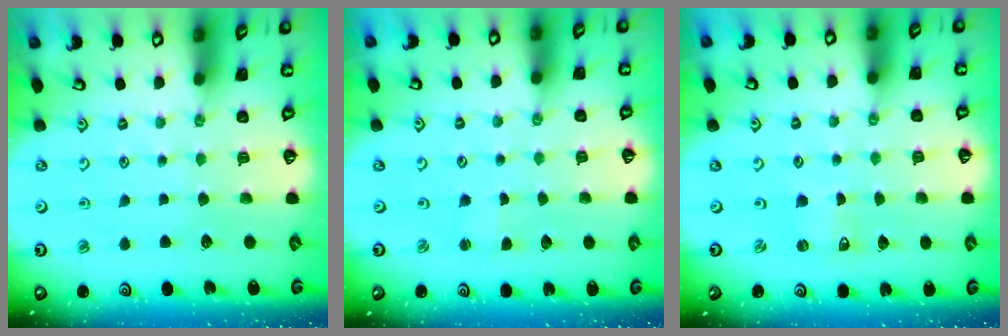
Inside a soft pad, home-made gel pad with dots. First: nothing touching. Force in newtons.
{"total": 0.6, "press": 0.6, "slide": 0.0}
{"total": 0.6, "press": 0.6, "slide": 0.0}